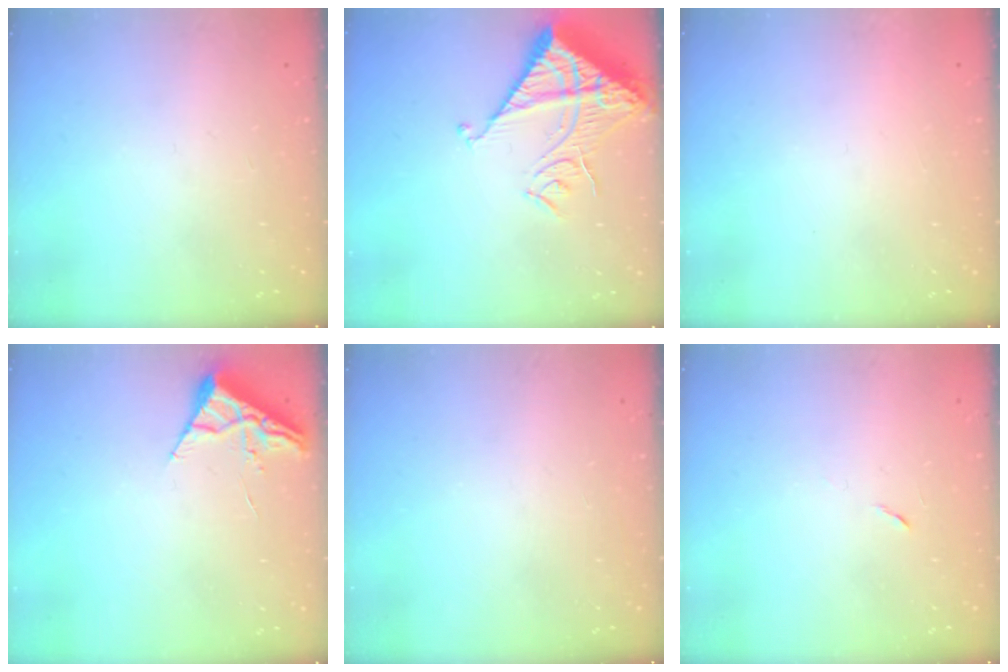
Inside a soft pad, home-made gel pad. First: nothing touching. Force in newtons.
{"total": 14.3, "press": 14.2, "slide": 1.6}
{"total": 1.5, "press": 1.5, "slide": 0.1}
{"total": 3.7, "press": 3.6, "slide": 0.5}
{"total": 0.0}
{"total": 5.2, "press": 4.8, "slide": 2.1}